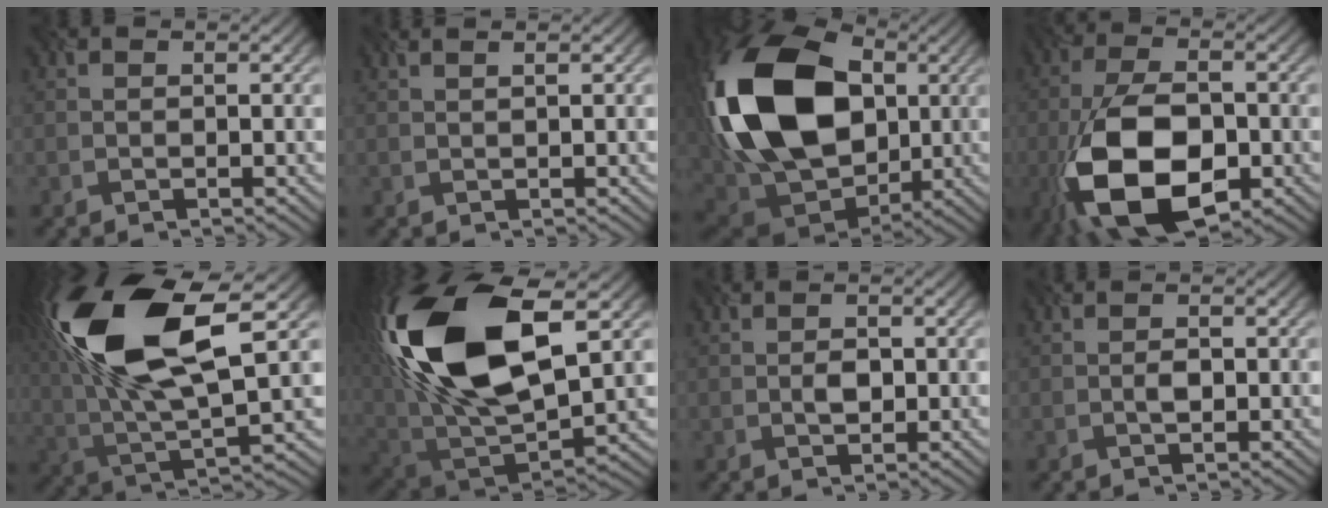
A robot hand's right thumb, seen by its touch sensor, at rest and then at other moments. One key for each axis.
{"total": 1.0, "fx": 0.6, "fy": 0.2, "fz": 0.8, "tx": -0.010, "ty": 0.005, "tz": 0.005}
{"total": 20.5, "fx": 3.3, "fy": 14.5, "fz": 14.1, "tx": -0.355, "ty": 0.008, "tz": 0.061}
{"total": 15.6, "fx": -5.8, "fy": 8.4, "fz": 11.8, "tx": -0.258, "ty": -0.031, "tz": -0.112}
{"total": 17.4, "fx": 5.4, "fy": 7.3, "fz": 14.8, "tx": -0.324, "ty": 0.010, "tz": 0.095}
{"total": 20.4, "fx": 5.9, "fy": 10.7, "fz": 16.3, "tx": -0.382, "ty": 0.013, "tz": 0.115}
{"total": 1.6, "fx": 0.0, "fy": 1.0, "fz": 1.3, "tx": -0.033, "ty": -0.001, "tz": 0.003}
{"total": 1.2, "fx": -0.2, "fy": 0.4, "fz": 1.1, "tx": -0.027, "ty": 0.002, "tz": -0.003}